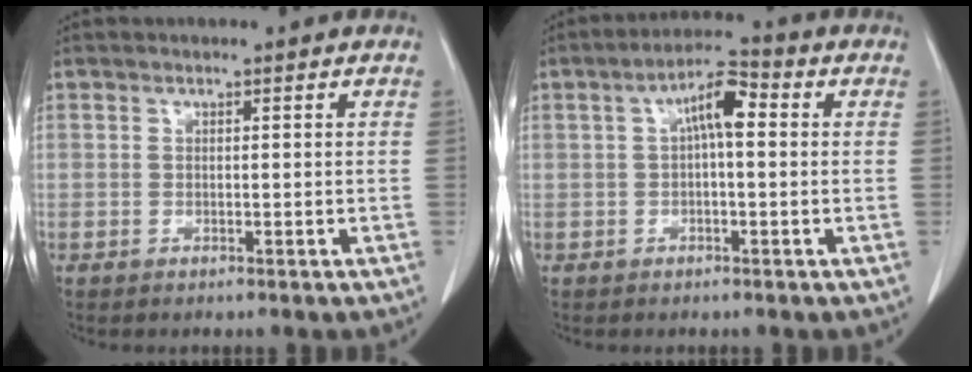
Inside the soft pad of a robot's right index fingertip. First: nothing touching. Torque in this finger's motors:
{"motor_torque": [0.68, -0.10, 0.36, 0.10]}